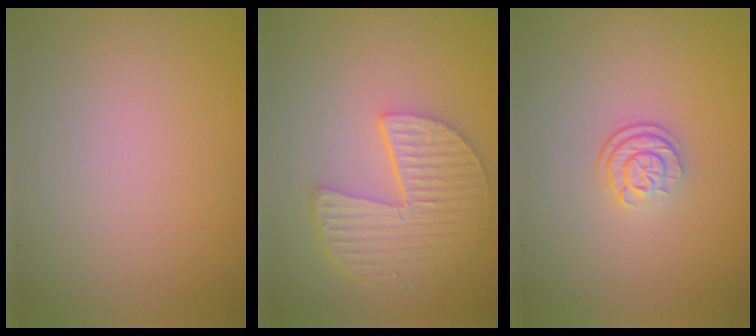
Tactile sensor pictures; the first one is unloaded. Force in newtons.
{"total": 5.8, "press": 4.5, "slide": 3.6}
{"total": 2.4, "press": 1.7, "slide": 1.7}